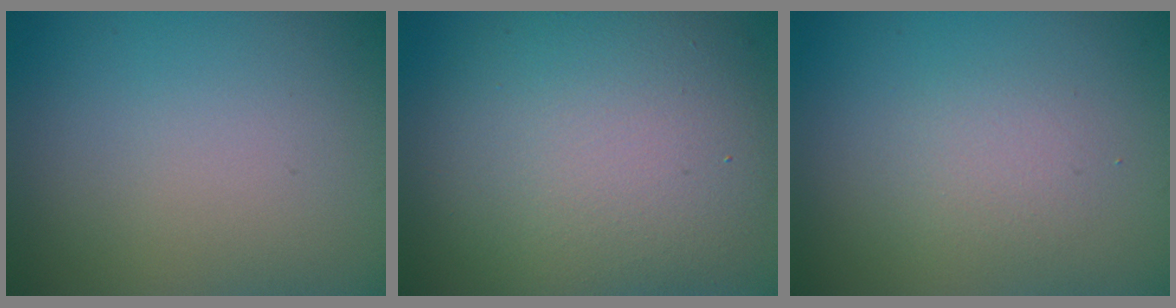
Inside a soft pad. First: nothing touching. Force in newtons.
{"total": 10.7, "press": 10.6, "slide": 1.3}
{"total": 1.7, "press": 1.7, "slide": 0.2}